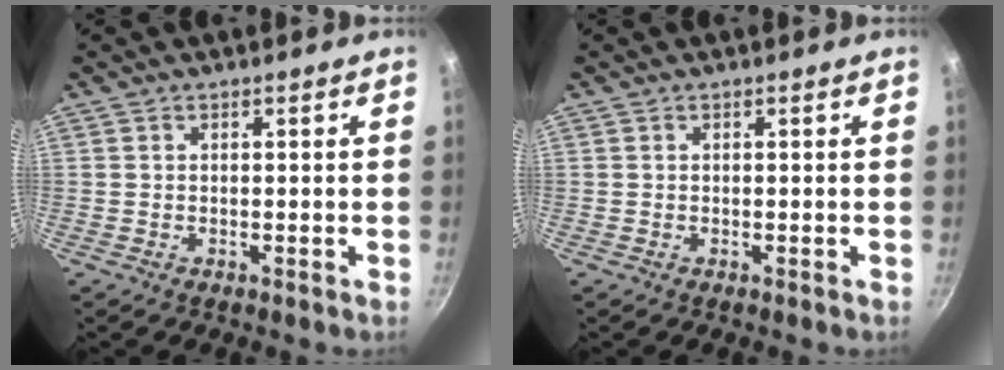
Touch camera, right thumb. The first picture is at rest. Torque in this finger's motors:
{"motor_torque": [0.01, 0.00, -0.01, 0.01, 0.00]}